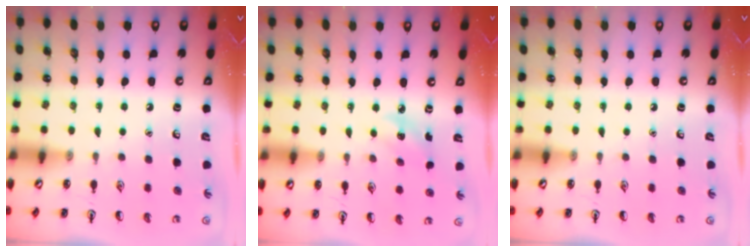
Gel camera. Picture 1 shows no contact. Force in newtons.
{"total": 3.7, "press": 3.4, "slide": 1.3}
{"total": 0.0}